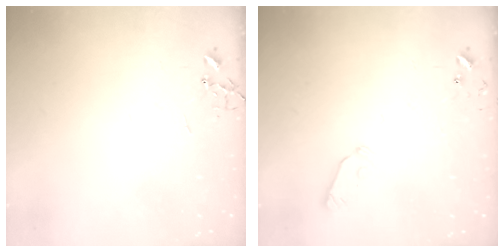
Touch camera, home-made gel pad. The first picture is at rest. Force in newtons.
{"total": 5.9, "press": 5.9, "slide": 0.5}